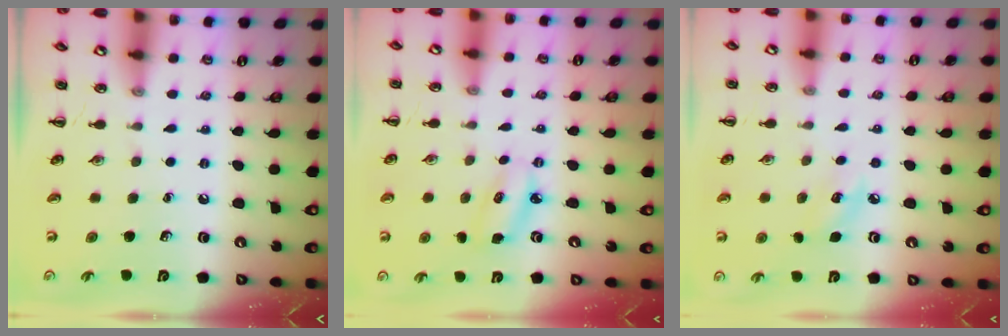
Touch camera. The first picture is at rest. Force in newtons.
{"total": 4.1, "press": 4.0, "slide": 0.9}
{"total": 5.9, "press": 5.6, "slide": 1.8}